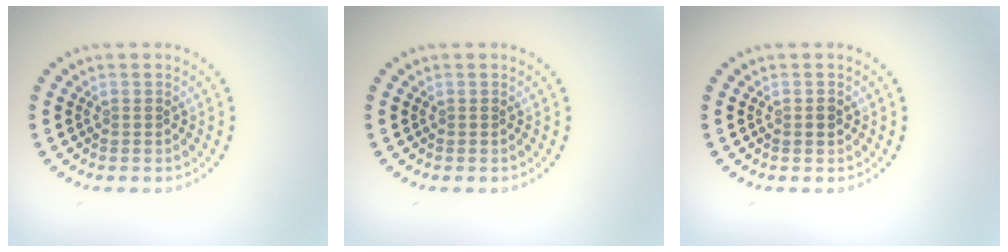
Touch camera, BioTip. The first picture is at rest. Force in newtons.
{"total": 0.0}
{"total": 1.1, "press": 1.1, "slide": 0.0}